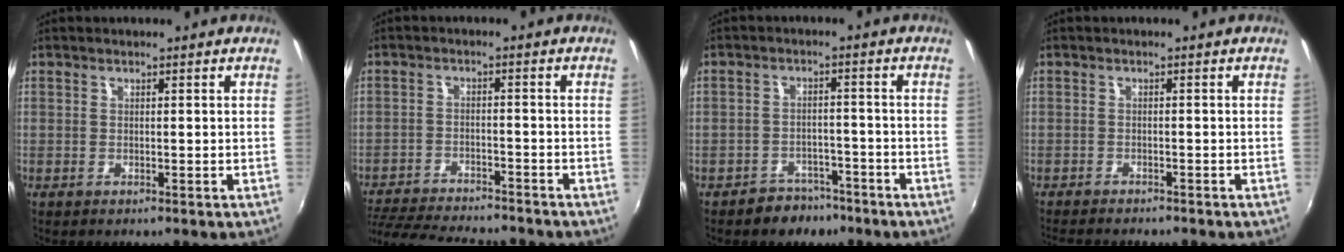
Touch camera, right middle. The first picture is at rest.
{"total": 16.7, "force": [-14.8, 3.5, 6.9], "torque": [-0.152, -0.023, -0.228]}
{"total": 5.5, "force": [-4.1, 3.6, 0.4], "torque": [-0.011, 0.025, -0.054]}
{"total": 6.1, "force": [-5.6, 1.1, 2.3], "torque": [-0.057, -0.016, -0.086]}